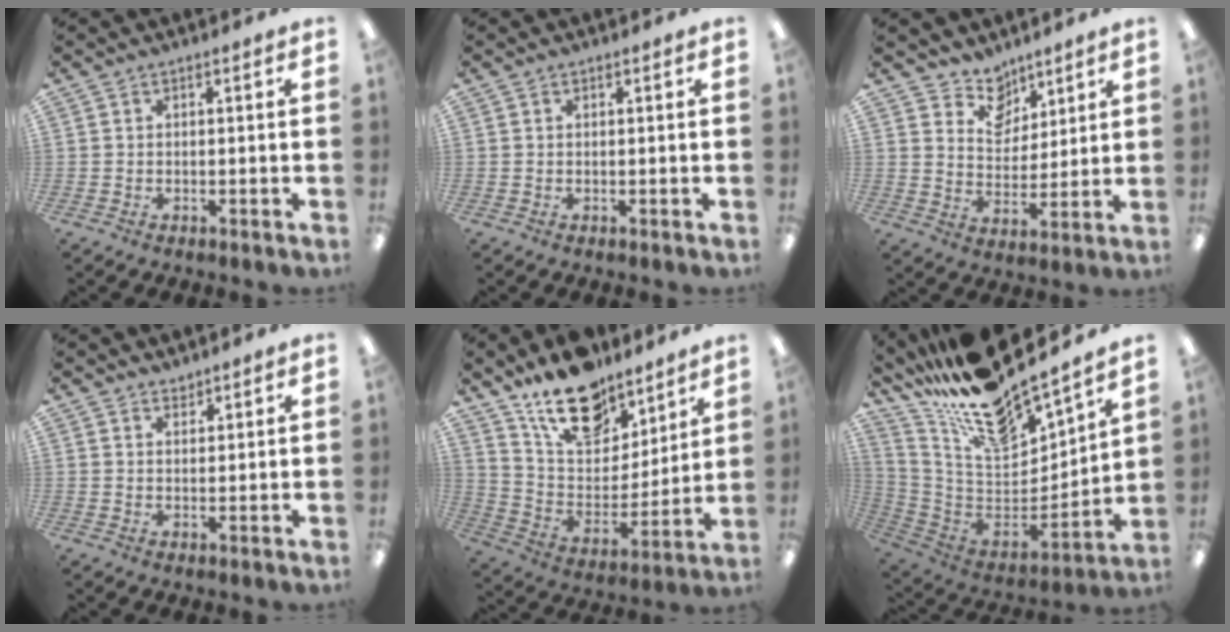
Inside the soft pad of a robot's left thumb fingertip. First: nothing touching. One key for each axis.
{"total": 0.0}
{"total": 8.8, "fx": 7.0, "fy": 5.2, "fz": 0.9, "tx": -0.013, "ty": -0.054, "tz": 0.132}
{"total": 1.7, "fx": 1.7, "fy": 0.3, "fz": 0.0, "tx": 0.008, "ty": -0.008, "tz": 0.031}
{"total": 18.3, "fx": 13.8, "fy": 9.2, "fz": 7.6, "tx": -0.130, "ty": -0.091, "tz": 0.248}
{"total": 19.3, "fx": 16.4, "fy": 5.0, "fz": 8.8, "tx": -0.167, "ty": -0.132, "tz": 0.281}